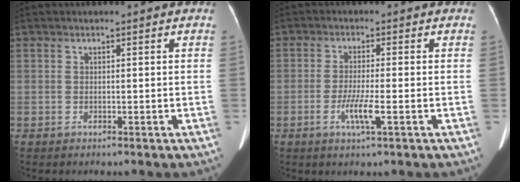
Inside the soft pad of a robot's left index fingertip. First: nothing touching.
{"total": 4.2, "force": [-1.5, 0.1, 3.9], "torque": [-0.081, -0.008, -0.026]}